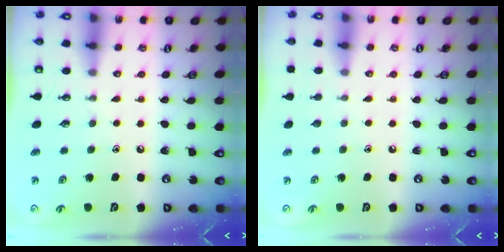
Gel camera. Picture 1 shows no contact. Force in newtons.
{"total": 0.0}